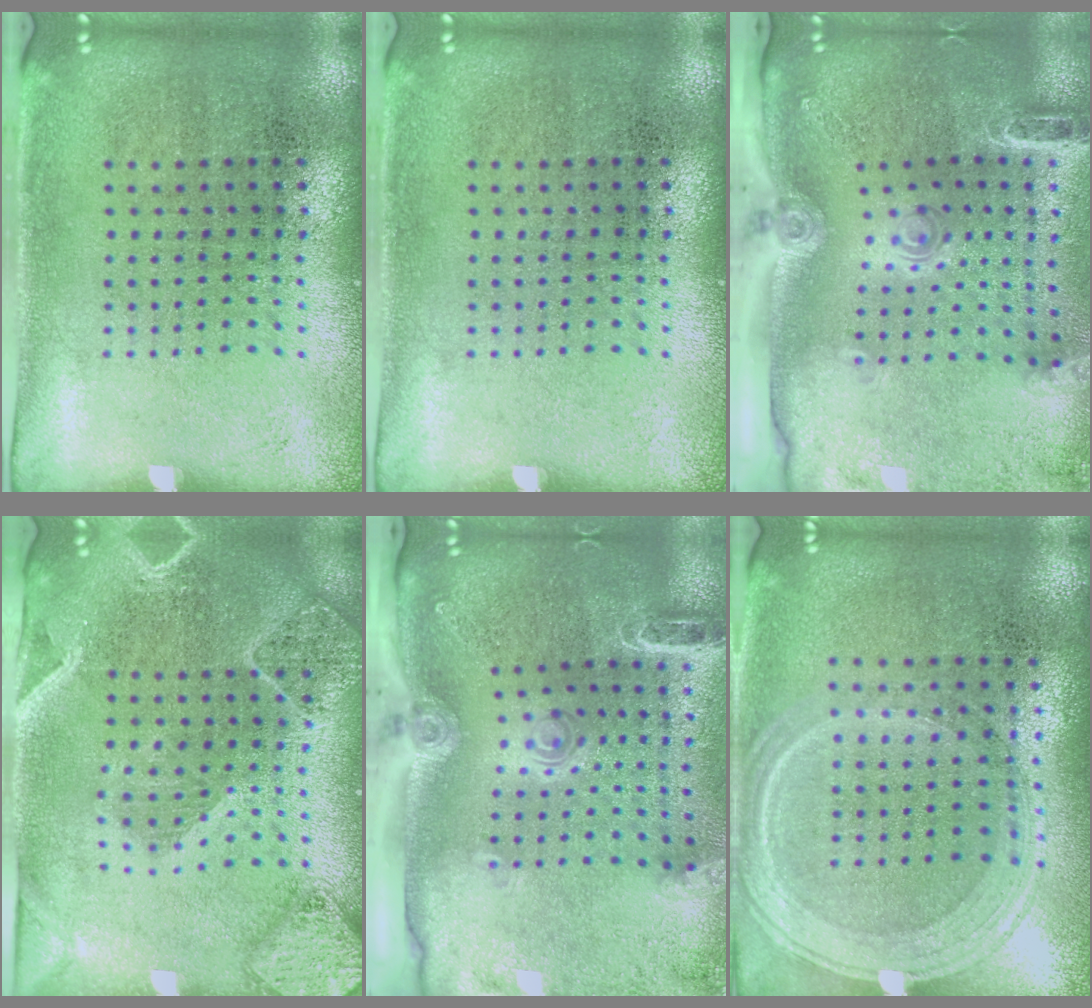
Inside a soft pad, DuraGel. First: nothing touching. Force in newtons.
{"total": 0.0}
{"total": 2.8, "press": 2.1, "slide": 1.9}
{"total": 2.3, "press": 2.1, "slide": 0.9}
{"total": 2.5, "press": 2.0, "slide": 1.5}
{"total": 1.2, "press": 1.2, "slide": 0.4}